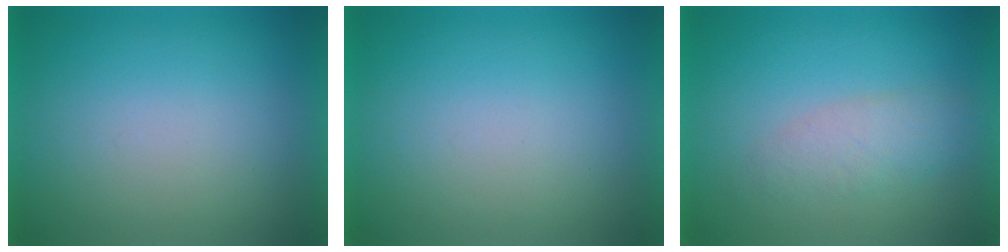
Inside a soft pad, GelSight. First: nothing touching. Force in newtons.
{"total": 0.0}
{"total": 2.9}